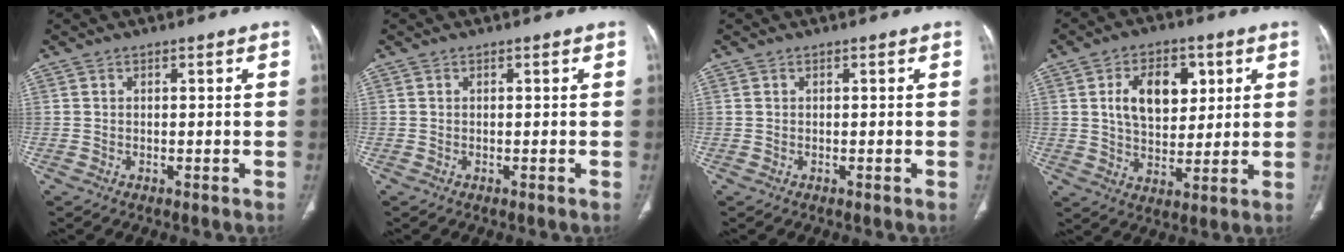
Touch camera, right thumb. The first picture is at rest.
{"total": 0.0}
{"total": 0.0}
{"total": 11.9, "force": [3.5, 7.5, 8.5], "torque": [-0.103, -0.009, 0.062]}